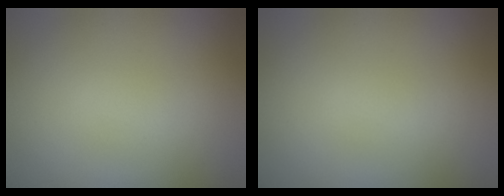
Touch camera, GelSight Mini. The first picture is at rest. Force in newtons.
{"total": 0.0}